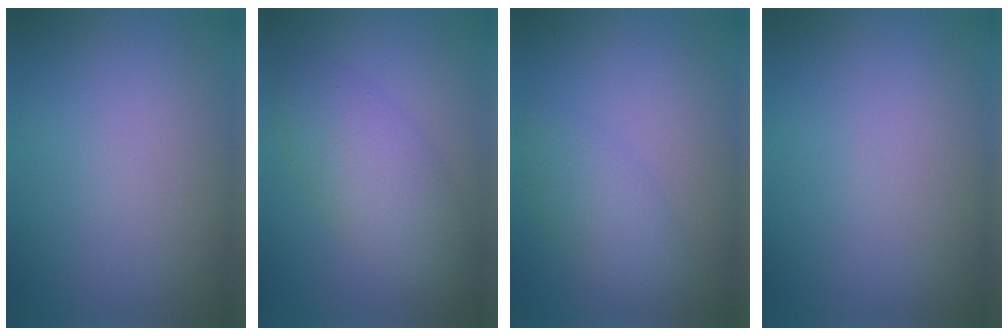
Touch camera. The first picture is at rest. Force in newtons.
{"total": 4.4, "press": 4.4, "slide": 0.1}
{"total": 2.8, "press": 2.8, "slide": 0.1}
{"total": 0.0}